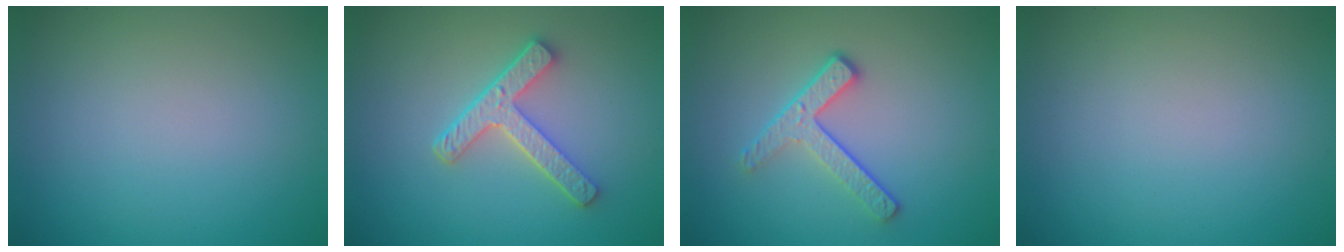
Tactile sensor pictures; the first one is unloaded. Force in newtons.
{"total": 3.7, "press": 3.2, "slide": 2.0}
{"total": 3.1, "press": 2.5, "slide": 1.9}
{"total": 0.0}